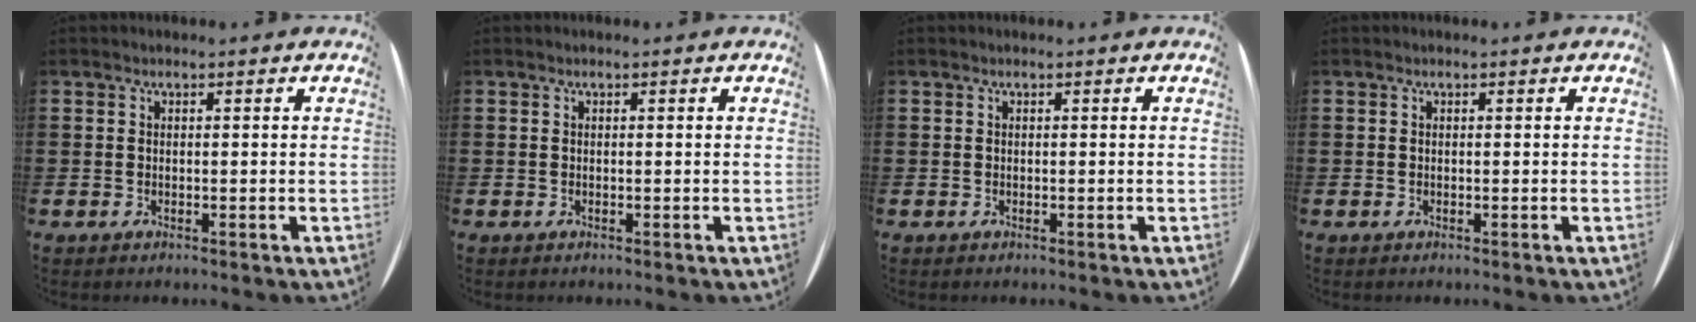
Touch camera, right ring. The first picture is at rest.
{"total": 0.0}
{"total": 0.0}
{"total": 0.0}